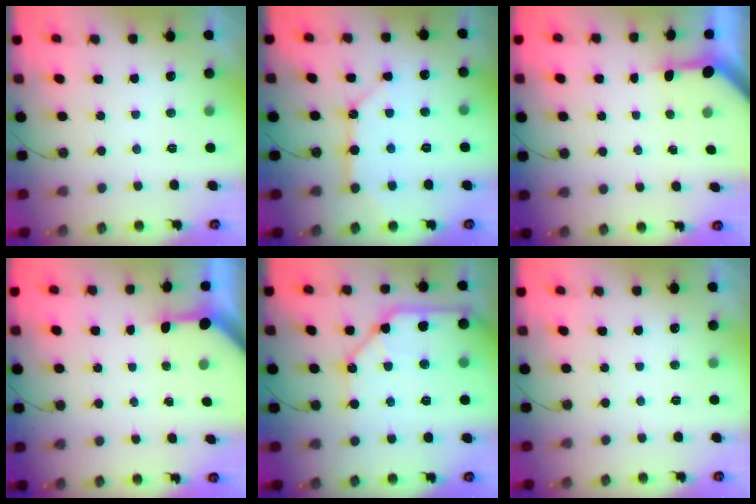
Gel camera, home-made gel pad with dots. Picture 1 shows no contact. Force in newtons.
{"total": 11.0, "press": 11.0, "slide": 1.3}
{"total": 3.4, "press": 3.3, "slide": 0.4}
{"total": 3.4, "press": 3.4, "slide": 0.4}
{"total": 13.1, "press": 13.0, "slide": 1.9}
{"total": 0.0}